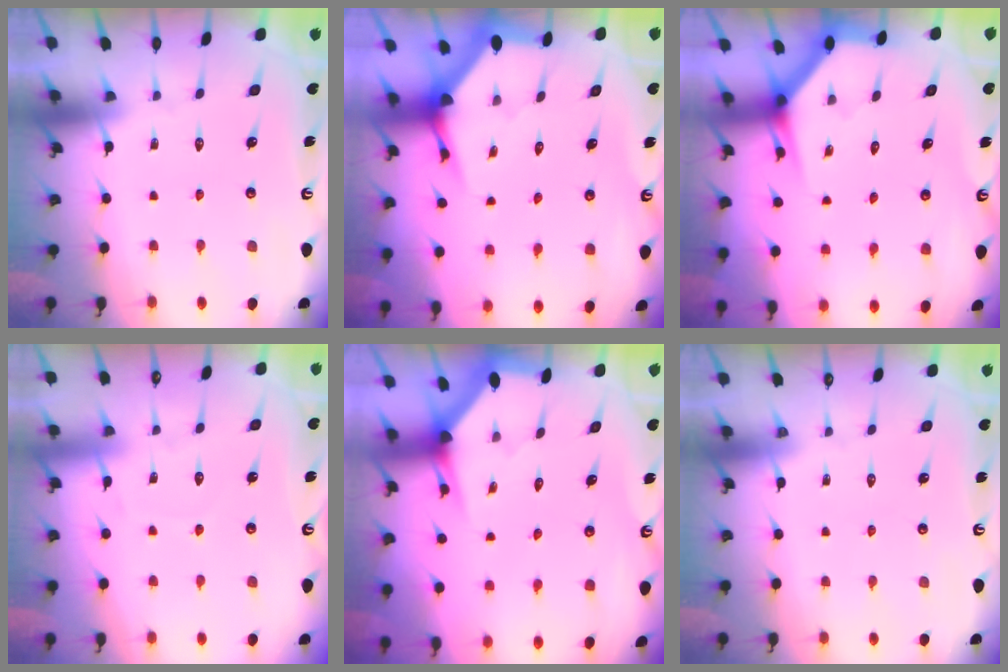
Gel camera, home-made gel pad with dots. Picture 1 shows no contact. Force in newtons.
{"total": 3.7, "press": 3.7, "slide": 0.5}
{"total": 3.3, "press": 3.3, "slide": 0.3}
{"total": 4.0, "press": 3.9, "slide": 0.5}
{"total": 3.1, "press": 3.1, "slide": 0.1}
{"total": 0.0}